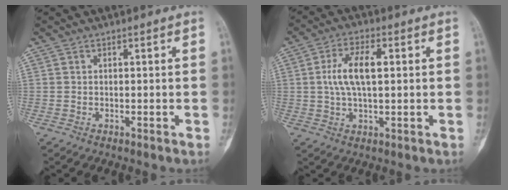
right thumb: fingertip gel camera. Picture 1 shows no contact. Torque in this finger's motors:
{"motor_torque": [0.01, 0.01, 0.79, 0.21, 0.09]}